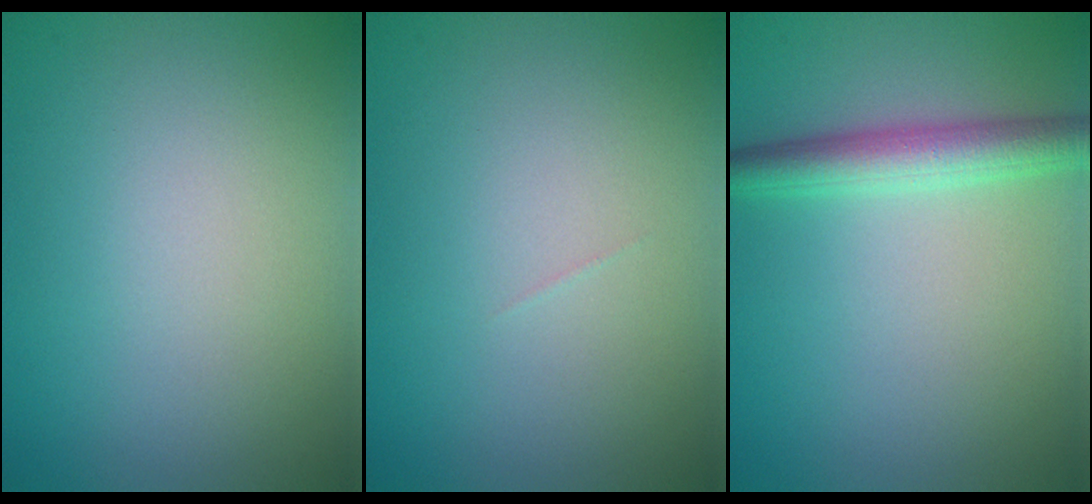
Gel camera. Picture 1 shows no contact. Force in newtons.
{"total": 0.0}
{"total": 3.5, "press": 3.5, "slide": 0.1}